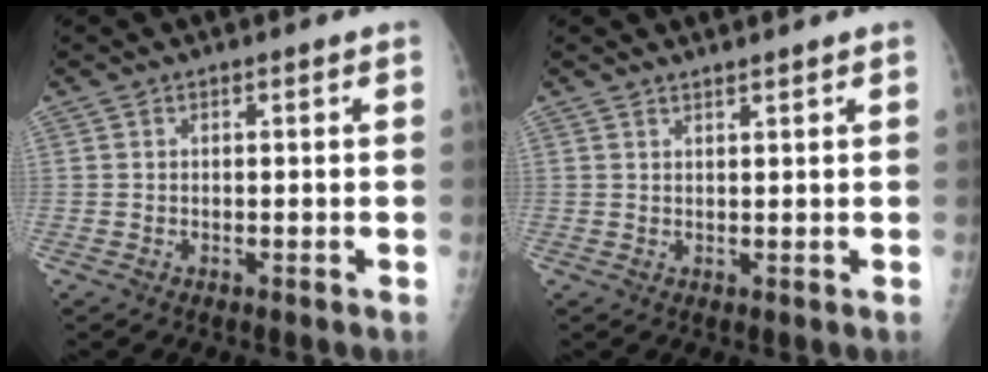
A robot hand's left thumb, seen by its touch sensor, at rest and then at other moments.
{"total": 1.5, "force": [1.4, -0.2, 0.6], "torque": [-0.006, -0.012, 0.025]}